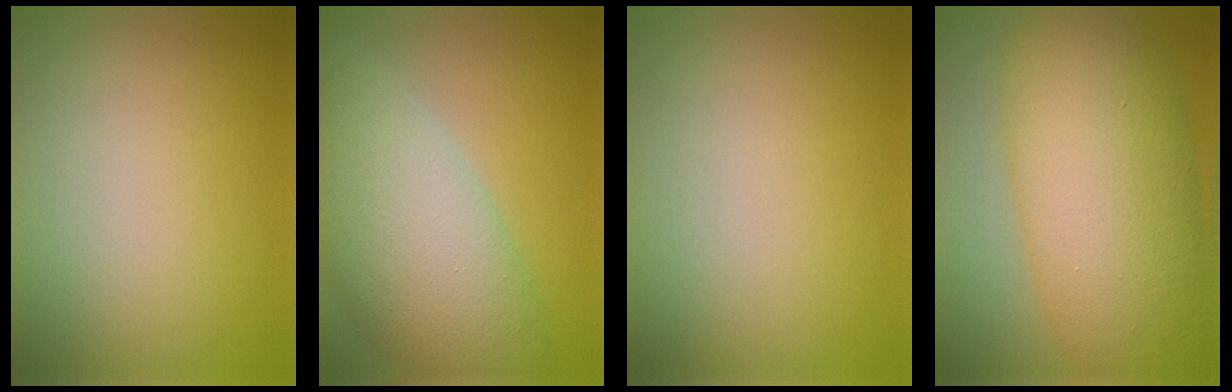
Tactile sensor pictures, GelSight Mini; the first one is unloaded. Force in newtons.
{"total": 10.2, "press": 10.2, "slide": 0.7}
{"total": 0.0}
{"total": 12.2, "press": 12.2, "slide": 0.2}